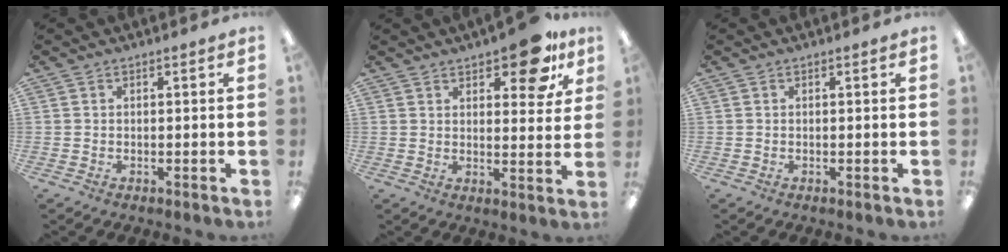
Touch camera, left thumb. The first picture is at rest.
{"total": 10.9, "force": [7.4, 4.2, 6.8], "torque": [-0.077, -0.037, 0.121]}
{"total": 0.0}